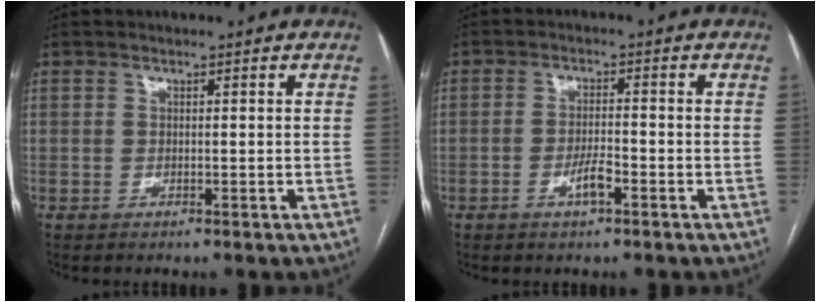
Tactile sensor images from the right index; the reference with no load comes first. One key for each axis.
{"total": 3.4, "fx": -1.7, "fy": 0.7, "fz": 2.9, "tx": -0.056, "ty": 0.001, "tz": -0.030}